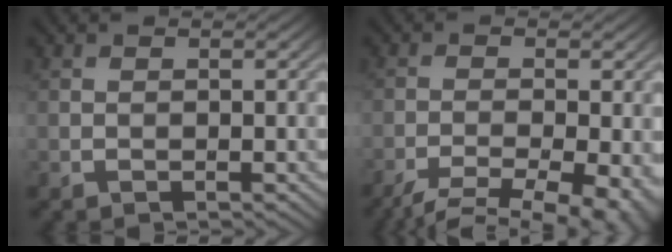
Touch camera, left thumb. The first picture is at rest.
{"total": 9.7, "force": [-6.7, 2.7, 6.5], "torque": [-0.119, -0.025, -0.091]}